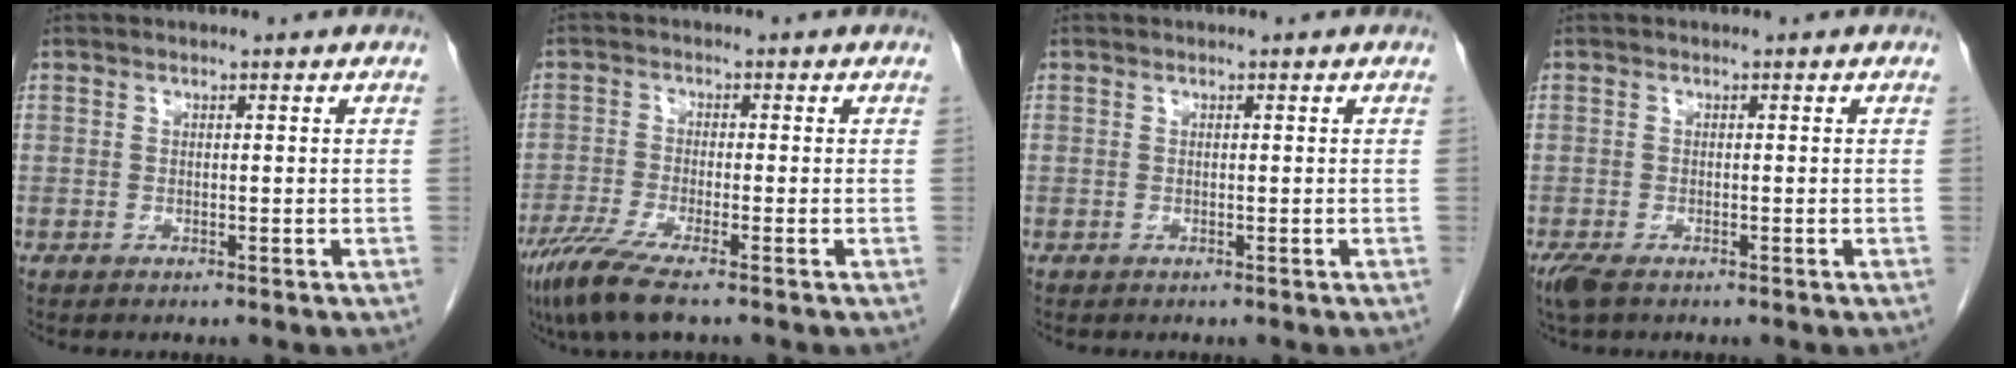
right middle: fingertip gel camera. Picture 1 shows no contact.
{"total": 6.8, "force": [-4.9, 0.1, 4.7], "torque": [-0.091, -0.021, -0.094]}
{"total": 0.0}
{"total": 3.1, "force": [-2.2, 1.0, 2.0], "torque": [-0.048, -0.011, -0.037]}